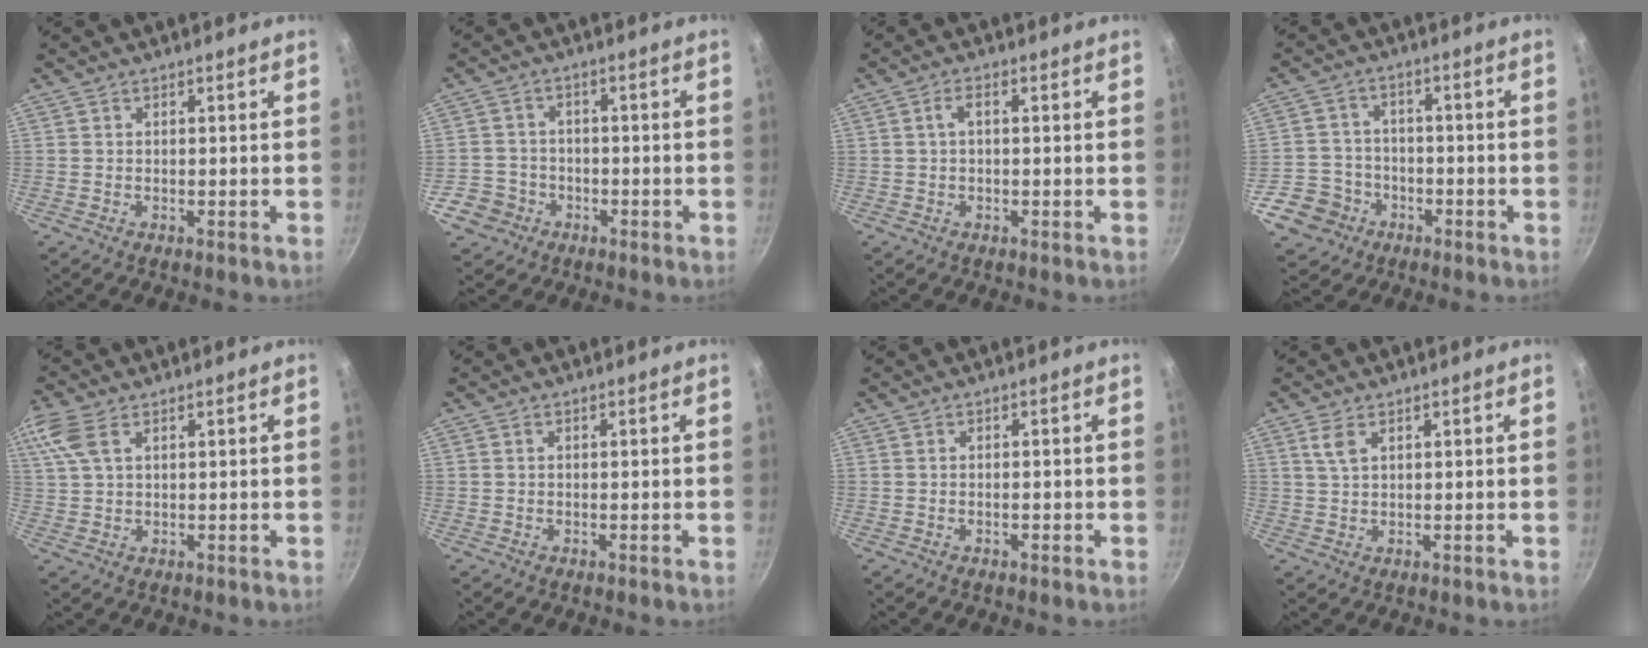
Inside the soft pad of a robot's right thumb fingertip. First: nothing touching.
{"total": 5.6, "force": [-2.6, 4.9, 0.5], "torque": [0.010, 0.031, -0.045]}
{"total": 2.4, "force": [0.4, 1.0, 2.1], "torque": [-0.047, 0.009, 0.007]}
{"total": 8.2, "force": [-3.9, 7.0, 1.5], "torque": [-0.005, 0.034, -0.071]}
{"total": 7.8, "force": [3.5, 4.3, 5.4], "torque": [-0.128, 0.018, 0.069]}
{"total": 0.0}
{"total": 1.0, "force": [-0.5, 0.5, 0.8], "torque": [-0.012, 0.003, -0.008]}
{"total": 2.9, "force": [1.4, 1.4, 2.1], "torque": [-0.042, -0.006, 0.030]}